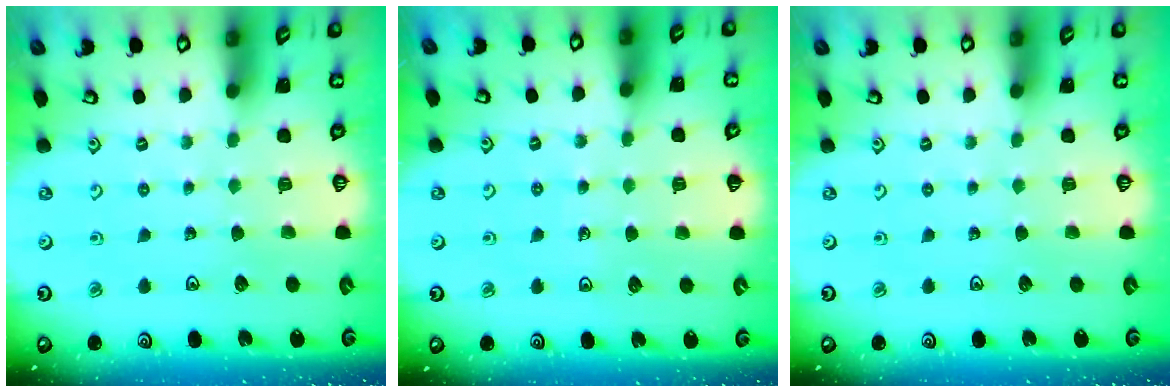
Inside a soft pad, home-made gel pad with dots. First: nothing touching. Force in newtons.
{"total": 3.7, "press": 3.7, "slide": 0.5}
{"total": 0.0}